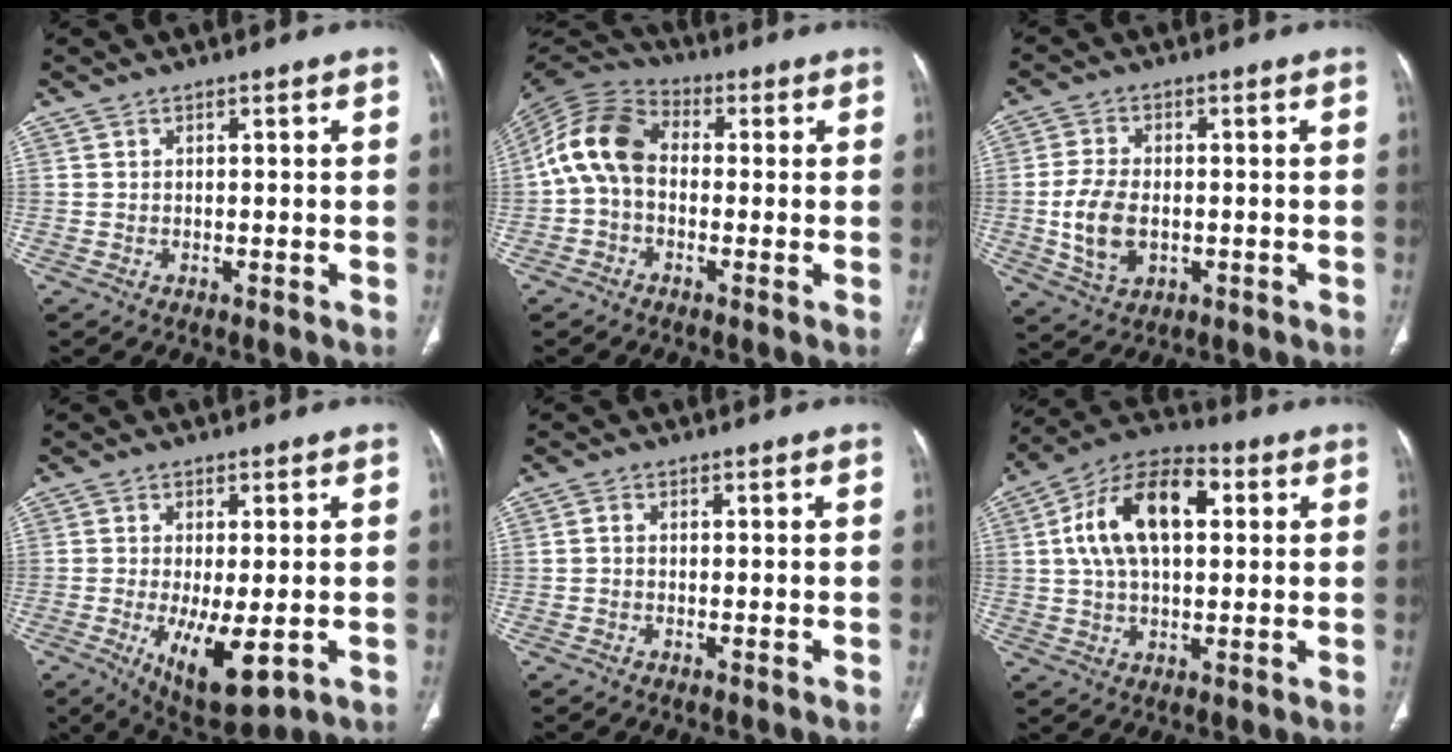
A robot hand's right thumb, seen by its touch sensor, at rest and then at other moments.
{"total": 11.3, "force": [-0.2, 8.0, 8.0], "torque": [-0.150, 0.029, -0.021]}
{"total": 8.7, "force": [-1.2, 5.5, 6.6], "torque": [-0.129, 0.002, -0.017]}
{"total": 10.7, "force": [-2.9, 4.0, 9.5], "torque": [-0.160, -0.023, -0.034]}
{"total": 0.8, "force": [-0.2, 0.6, 0.5], "torque": [-0.007, 0.001, -0.006]}
{"total": 16.2, "force": [3.5, 9.0, 13.0], "torque": [-0.224, 0.025, 0.054]}